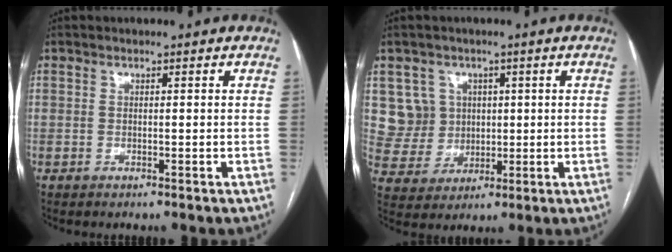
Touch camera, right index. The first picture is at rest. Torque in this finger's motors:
{"motor_torque": [-0.09, 0.03, -0.01, -0.01]}